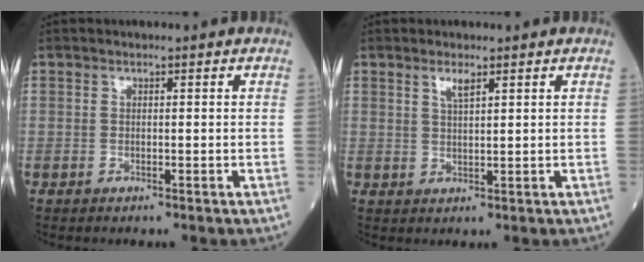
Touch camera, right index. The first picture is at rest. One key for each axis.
{"total": 1.8, "fx": 1.2, "fy": 0.2, "fz": 1.4, "tx": -0.032, "ty": 0.001, "tz": 0.028}